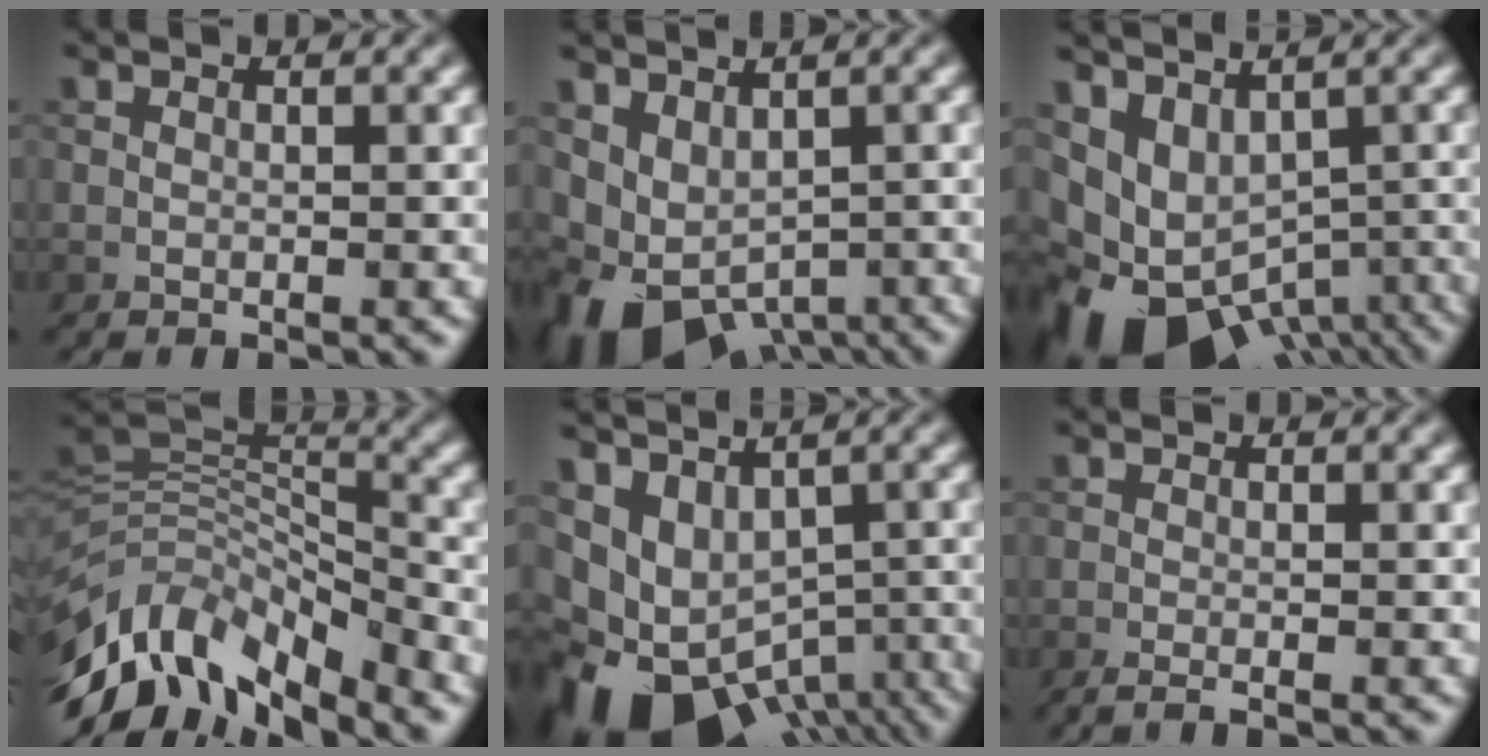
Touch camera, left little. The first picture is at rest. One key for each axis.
{"total": 7.1, "fx": -2.8, "fy": 4.6, "fz": 4.7, "tx": -0.078, "ty": -0.022, "tz": -0.031}
{"total": 9.2, "fx": -3.3, "fy": 6.5, "fz": 5.6, "tx": -0.090, "ty": -0.003, "tz": -0.013}
{"total": 11.3, "fx": -6.9, "fy": 5.7, "fz": 6.9, "tx": -0.137, "ty": 0.005, "tz": -0.128}
{"total": 10.4, "fx": -4.6, "fy": 7.3, "fz": 5.9, "tx": -0.104, "ty": -0.012, "tz": -0.027}
{"total": 2.1, "fx": -1.1, "fy": 0.7, "fz": 1.6, "tx": -0.010, "ty": -0.005, "tz": -0.025}